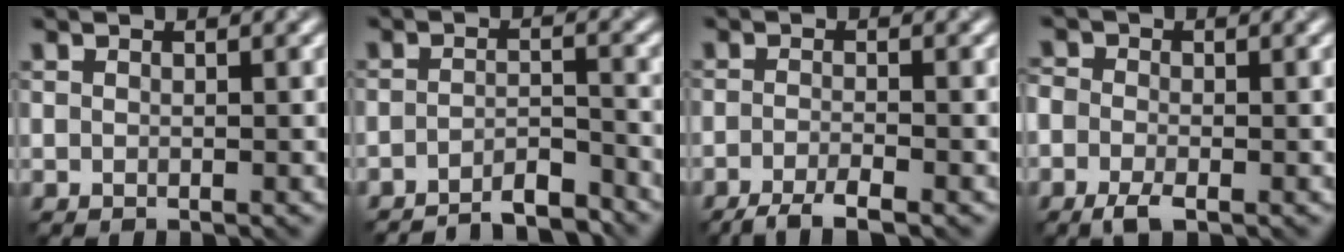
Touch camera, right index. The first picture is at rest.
{"total": 4.9, "force": [-4.5, 0.8, 1.9], "torque": [-0.027, -0.002, -0.073]}
{"total": 3.2, "force": [-2.3, 0.6, 2.2], "torque": [-0.040, -0.003, -0.049]}
{"total": 2.6, "force": [-1.4, 1.5, 1.6], "torque": [-0.036, -0.003, -0.036]}